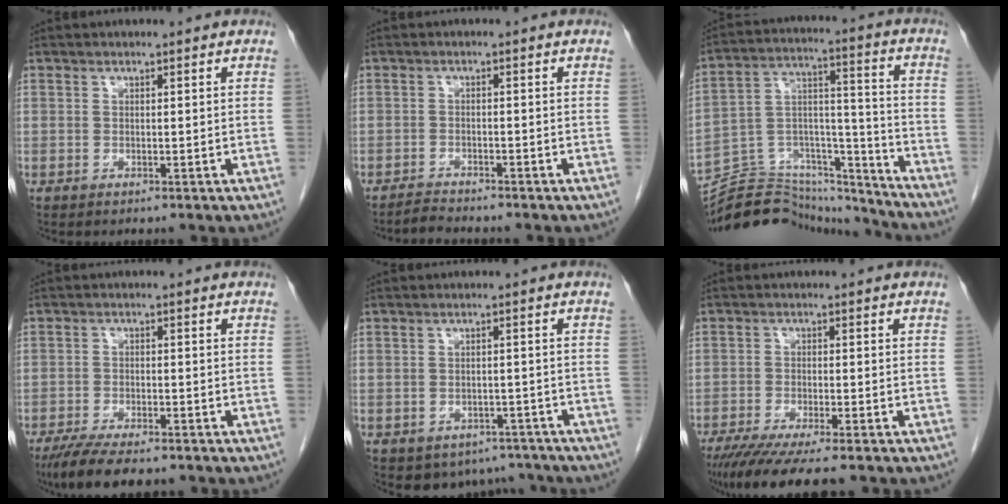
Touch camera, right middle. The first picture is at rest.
{"total": 2.0, "force": [-2.0, -0.2, -0.1], "torque": [-0.001, -0.011, -0.037]}
{"total": 21.4, "force": [-20.5, 4.7, 3.9], "torque": [-0.092, 0.050, -0.319]}
{"total": 8.7, "force": [-7.0, 1.9, 4.8], "torque": [-0.081, -0.019, -0.114]}
{"total": 6.4, "force": [-5.1, 3.8, 0.6], "torque": [0.007, 0.010, -0.061]}
{"total": 10.3, "force": [-8.2, 0.7, 6.2], "torque": [-0.092, -0.024, -0.129]}